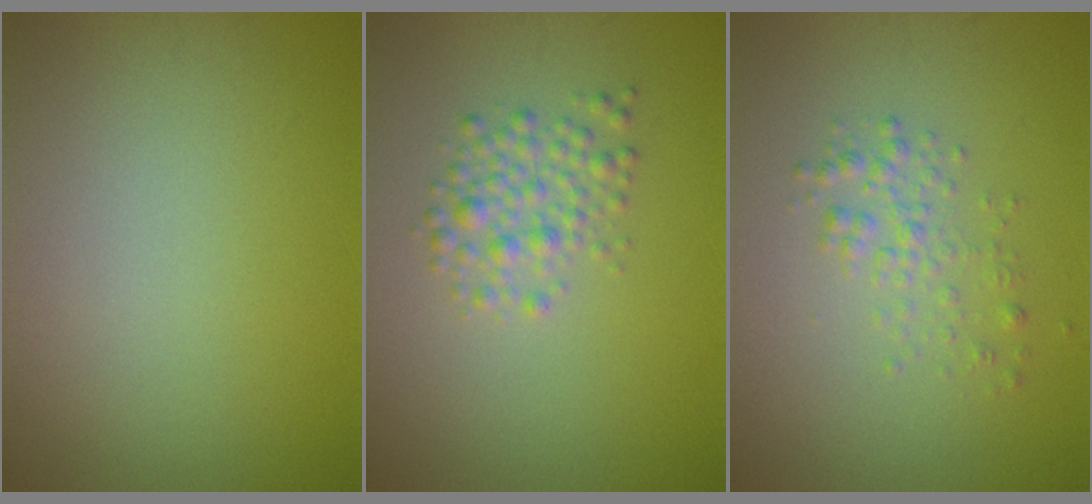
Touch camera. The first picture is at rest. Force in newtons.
{"total": 2.5, "press": 2.5, "slide": 0.1}
{"total": 1.8, "press": 1.8, "slide": 0.1}